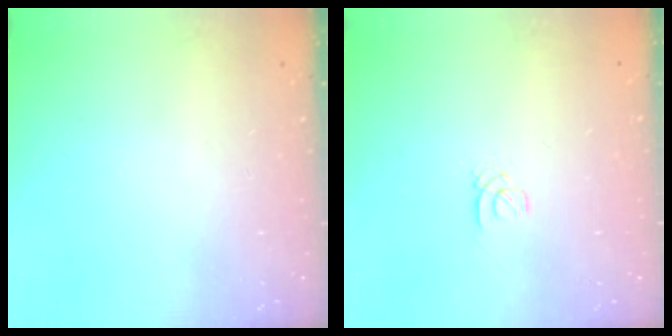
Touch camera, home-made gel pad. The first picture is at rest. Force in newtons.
{"total": 1.0, "press": 1.0, "slide": 0.1}